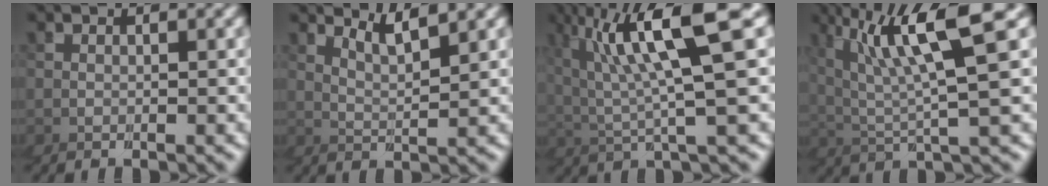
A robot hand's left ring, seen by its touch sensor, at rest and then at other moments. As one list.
[{"total": 5.0, "force": [4.0, -2.1, -2.2], "torque": [-0.006, 0.017, 0.056]}, {"total": 7.9, "force": [4.3, 1.5, 6.4], "torque": [-0.142, 0.038, 0.062]}, {"total": 6.3, "force": [4.7, 0.5, 4.1], "torque": [-0.110, 0.037, 0.064]}]